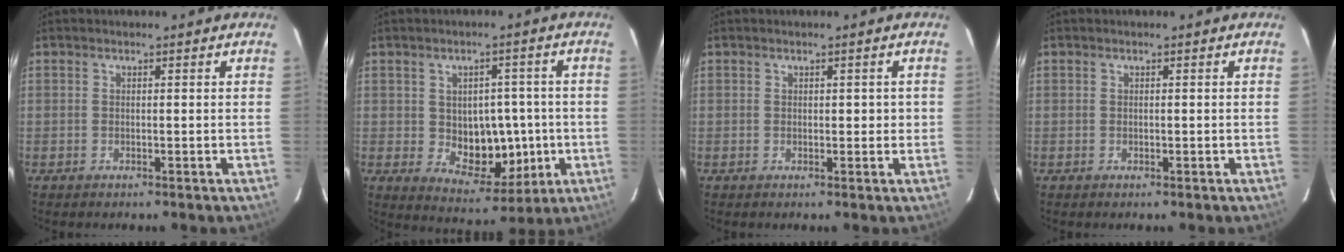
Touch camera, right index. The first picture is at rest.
{"total": 9.4, "force": [-0.7, 6.0, 7.2], "torque": [-0.094, 0.008, 0.004]}
{"total": 1.7, "force": [0.3, 1.1, 1.3], "torque": [-0.013, 0.007, 0.004]}
{"total": 0.0}